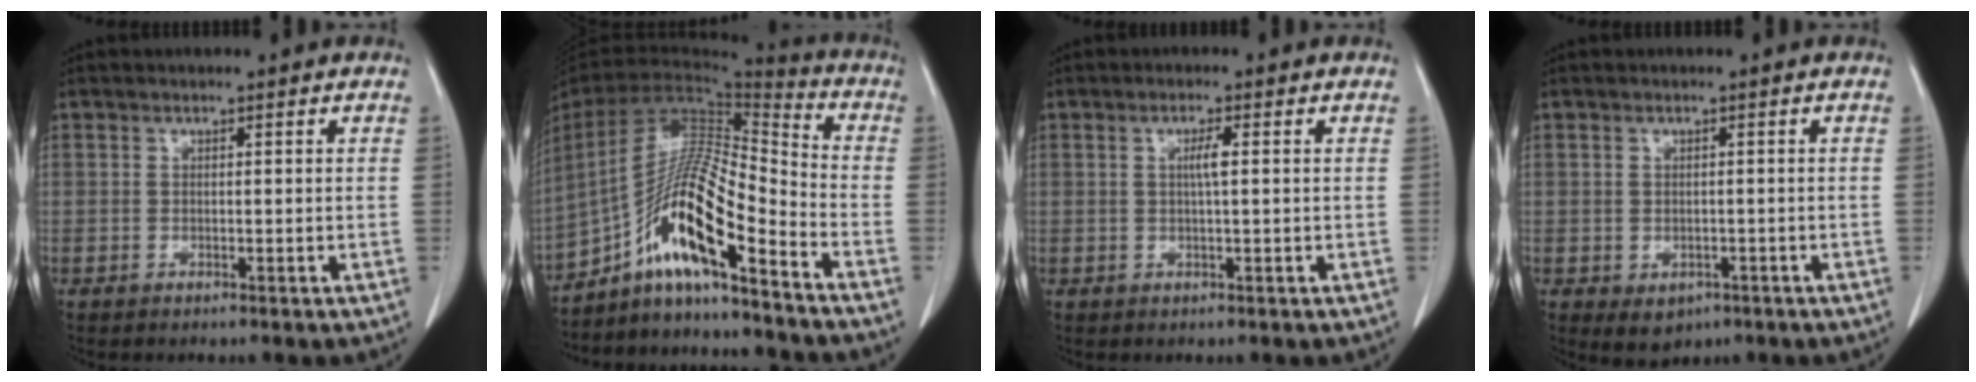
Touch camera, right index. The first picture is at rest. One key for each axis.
{"total": 14.7, "fx": -9.2, "fy": 1.2, "fz": 11.3, "tx": -0.209, "ty": 0.012, "tz": -0.167}
{"total": 2.2, "fx": 0.4, "fy": 0.1, "fz": 2.1, "tx": -0.039, "ty": 0.002, "tz": 0.008}
{"total": 3.1, "fx": -1.1, "fy": 2.4, "fz": 1.5, "tx": -0.017, "ty": -0.001, "tz": 0.000}